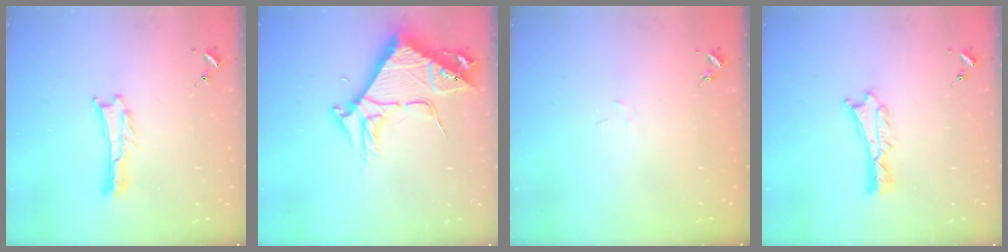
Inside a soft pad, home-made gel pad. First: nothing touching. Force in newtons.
{"total": 8.8, "press": 8.7, "slide": 1.1}
{"total": 1.0, "press": 1.0, "slide": 0.1}
{"total": 1.1, "press": 1.1, "slide": 0.2}